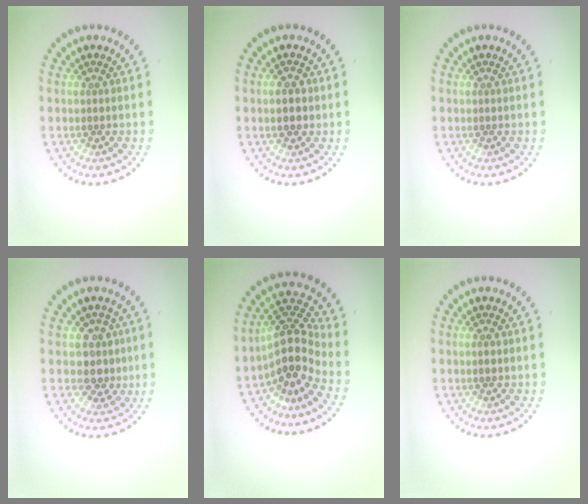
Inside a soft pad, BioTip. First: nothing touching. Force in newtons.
{"total": 1.8, "press": 1.8, "slide": 0.2}
{"total": 0.0}
{"total": 2.4, "press": 2.1, "slide": 1.1}
{"total": 4.3, "press": 3.3, "slide": 2.8}
{"total": 0.9, "press": 0.9, "slide": 0.1}